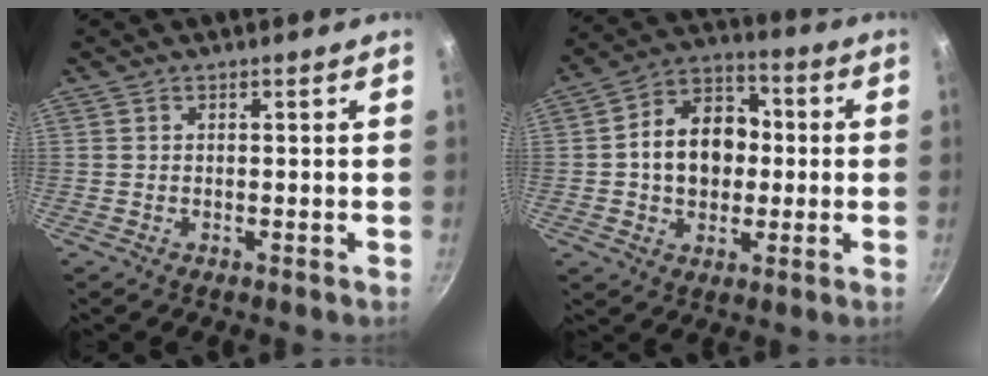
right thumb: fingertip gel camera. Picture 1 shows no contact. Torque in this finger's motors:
{"motor_torque": [-0.81, 1.31, 0.71, 0.28, 0.10]}